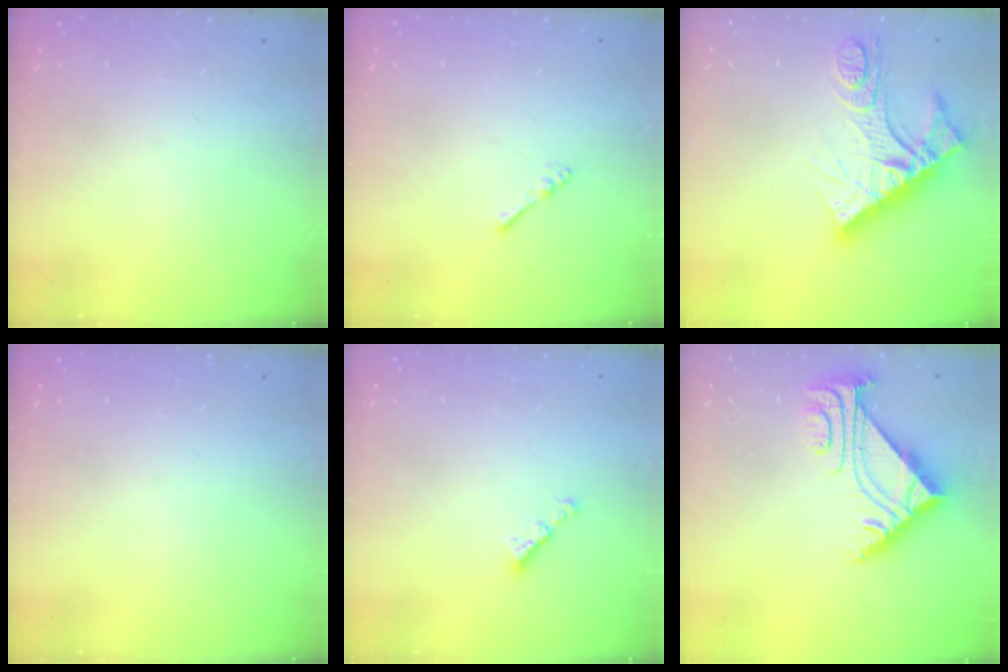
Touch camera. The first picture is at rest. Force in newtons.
{"total": 2.2, "press": 2.2, "slide": 0.4}
{"total": 14.2, "press": 14.1, "slide": 1.5}
{"total": 0.0}
{"total": 2.3, "press": 2.3, "slide": 0.4}
{"total": 6.6, "press": 6.6, "slide": 0.9}